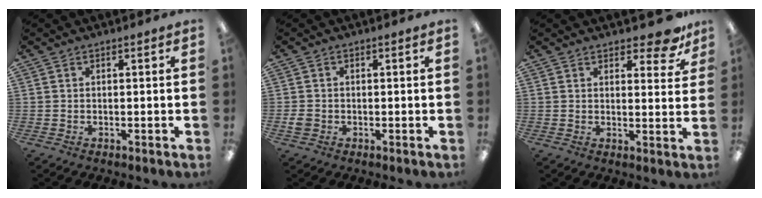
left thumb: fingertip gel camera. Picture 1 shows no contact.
{"total": 2.2, "force": [-0.5, 1.9, 1.0], "torque": [-0.016, 0.004, -0.010]}
{"total": 6.5, "force": [5.3, 2.3, 3.1], "torque": [-0.025, -0.034, 0.089]}